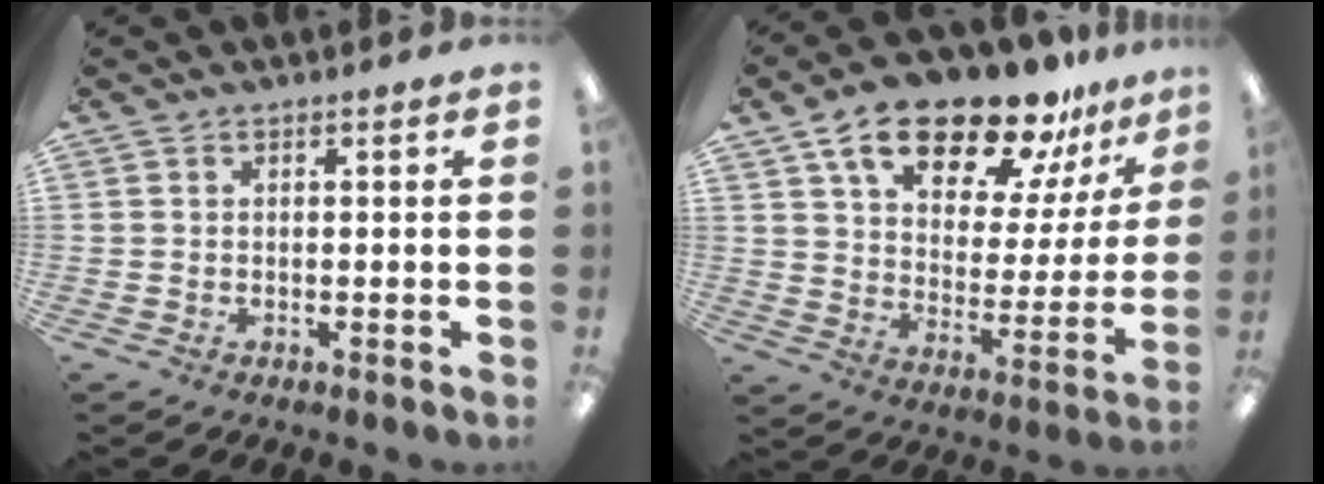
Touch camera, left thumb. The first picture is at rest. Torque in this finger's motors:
{"motor_torque": [0.71, 0.76, 1.65, -1.12, 0.28]}